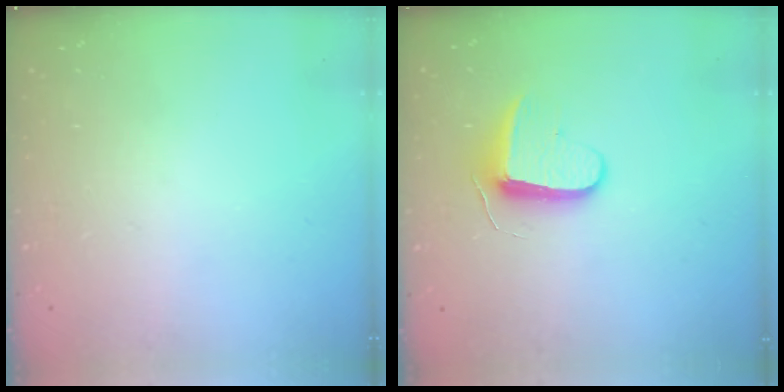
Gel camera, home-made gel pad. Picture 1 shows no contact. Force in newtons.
{"total": 8.7, "press": 8.7, "slide": 0.5}